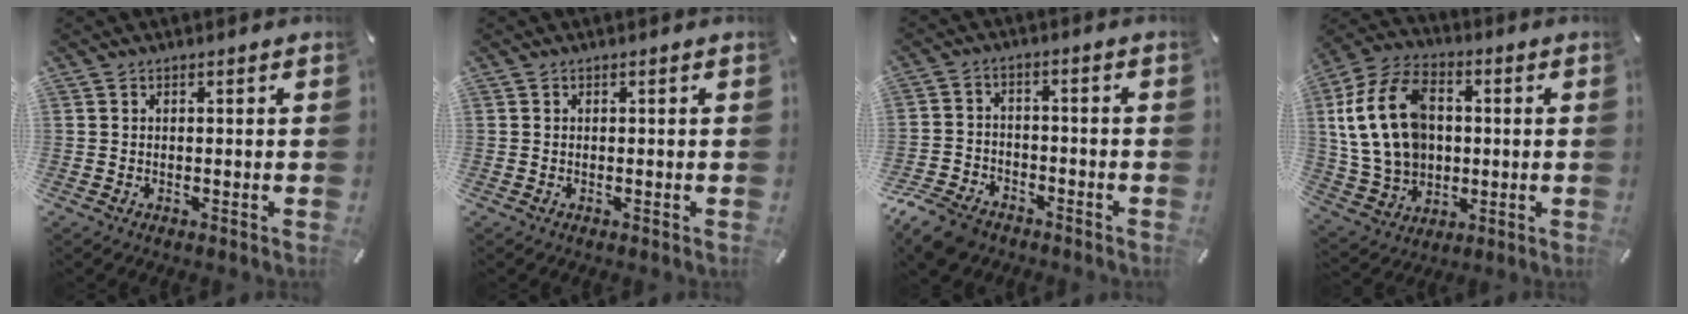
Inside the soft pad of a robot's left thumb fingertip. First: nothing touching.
{"total": 0.0}
{"total": 8.1, "force": [-6.3, 4.4, 2.7], "torque": [-0.058, 0.031, -0.121]}
{"total": 17.7, "force": [1.9, 13.5, 11.2], "torque": [-0.250, 0.009, 0.038]}